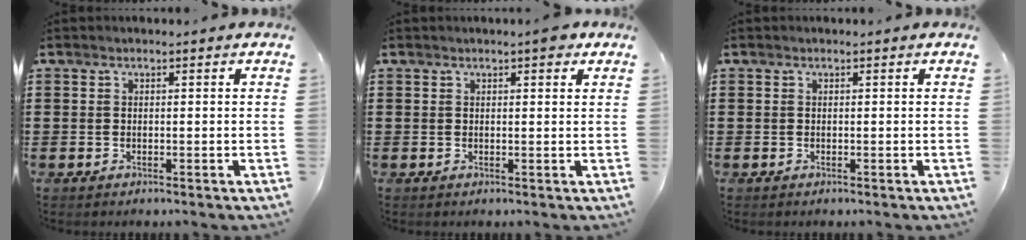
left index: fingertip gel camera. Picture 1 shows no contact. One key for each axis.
{"total": 2.0, "fx": 1.3, "fy": 0.4, "fz": 1.5, "tx": -0.023, "ty": 0.000, "tz": 0.020}
{"total": 0.0}